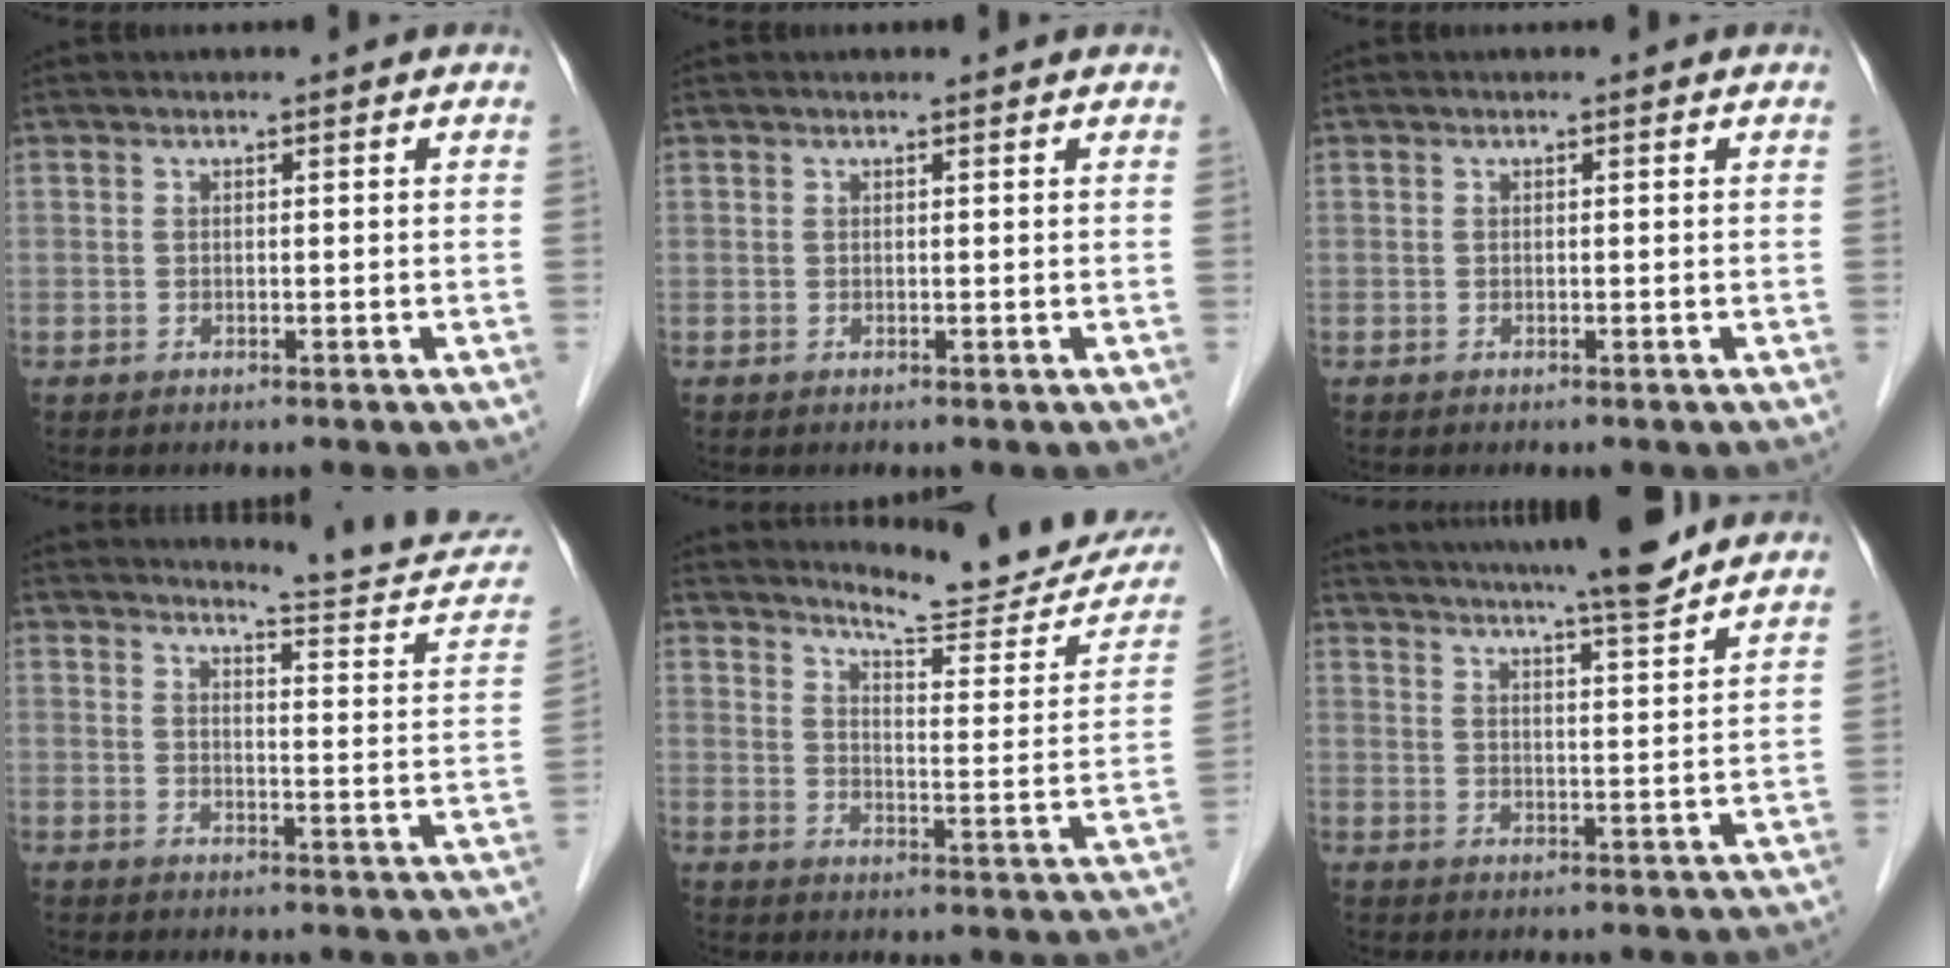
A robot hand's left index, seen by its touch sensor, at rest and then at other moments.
{"total": 0.7, "force": [0.7, 0.0, 0.1], "torque": [-0.006, 0.002, 0.009]}
{"total": 0.0}
{"total": 11.4, "force": [11.2, 0.2, 1.8], "torque": [-0.014, -0.055, 0.126]}
{"total": 16.2, "force": [15.2, 2.2, 5.0], "torque": [-0.057, -0.071, 0.181]}
{"total": 15.6, "force": [13.9, 0.1, 7.0], "torque": [-0.118, 0.002, 0.194]}